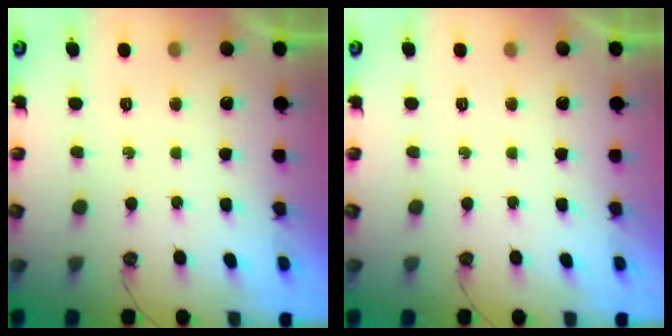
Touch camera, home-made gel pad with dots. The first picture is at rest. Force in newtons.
{"total": 0.0}